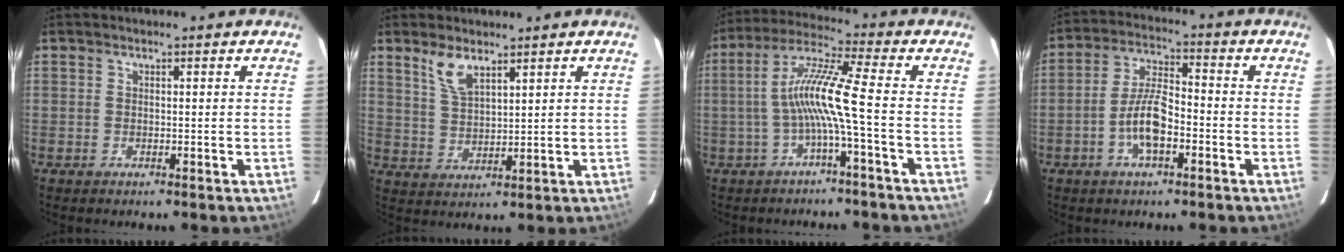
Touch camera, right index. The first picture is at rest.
{"total": 5.5, "force": [3.8, 2.0, 3.4], "torque": [-0.068, 0.001, 0.082]}
{"total": 9.4, "force": [-2.4, -1.1, 9.1], "torque": [-0.188, 0.012, -0.042]}
{"total": 8.1, "force": [-3.2, 2.7, 6.9], "torque": [-0.142, 0.009, -0.058]}